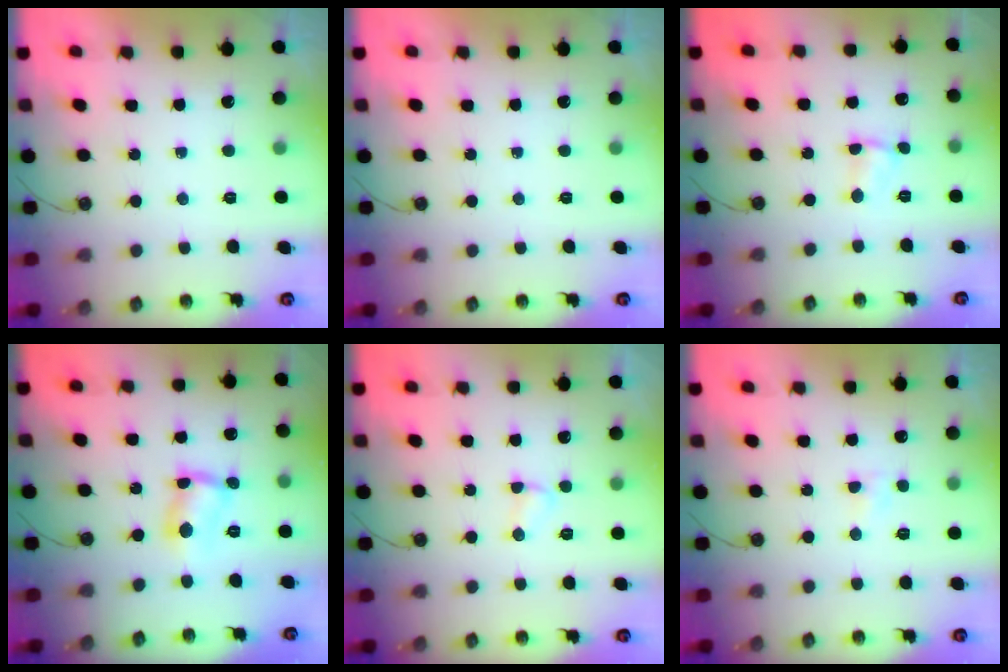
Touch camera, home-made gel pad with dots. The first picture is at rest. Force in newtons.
{"total": 0.0}
{"total": 1.9, "press": 1.9, "slide": 0.3}
{"total": 4.9, "press": 4.9, "slide": 0.4}
{"total": 2.6, "press": 2.6, "slide": 0.4}
{"total": 2.9, "press": 2.9, "slide": 0.4}